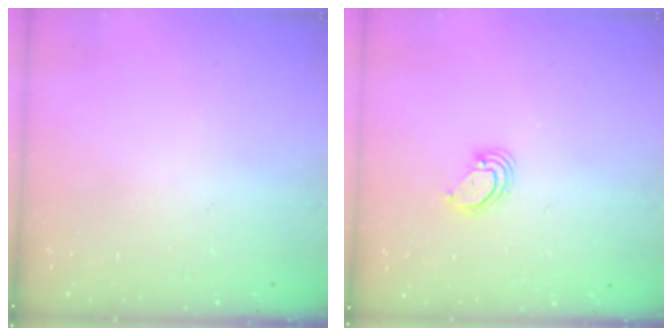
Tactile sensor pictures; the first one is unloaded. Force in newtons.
{"total": 2.9, "press": 2.9, "slide": 0.2}